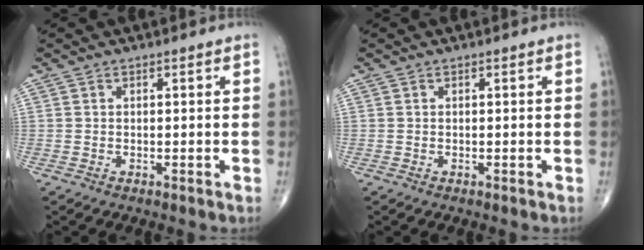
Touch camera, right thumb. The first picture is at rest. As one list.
[{"total": 0.0}]